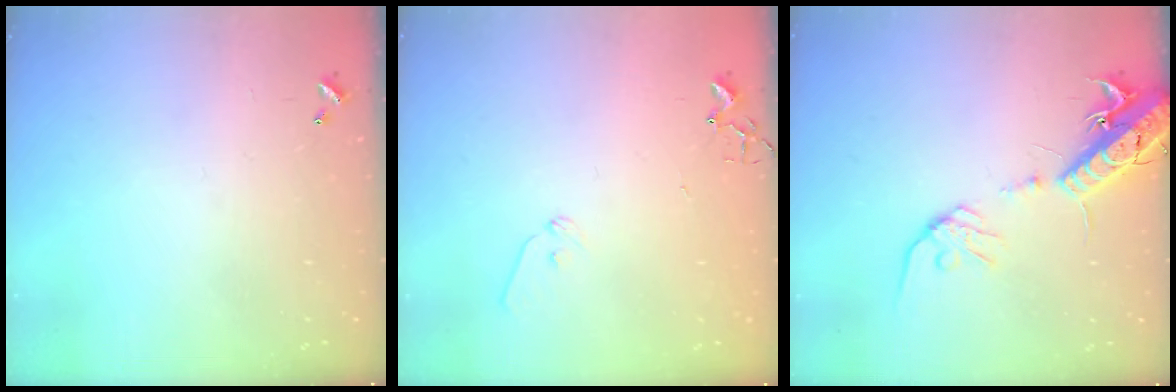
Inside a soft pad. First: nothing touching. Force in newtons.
{"total": 7.0, "press": 6.9, "slide": 0.8}
{"total": 16.5, "press": 16.2, "slide": 3.6}